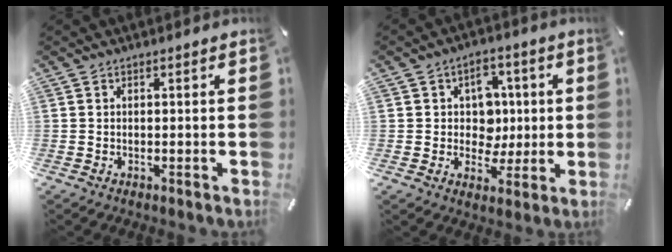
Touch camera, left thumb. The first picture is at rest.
{"total": 9.1, "force": [0.7, 8.3, 3.7], "torque": [-0.045, 0.003, 0.014]}